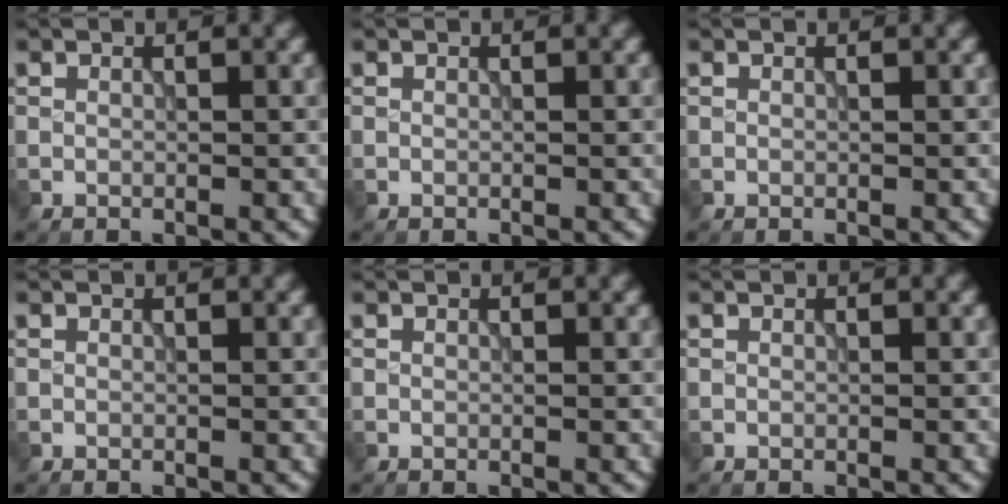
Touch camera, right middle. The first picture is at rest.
{"total": 0.0}
{"total": 0.0}
{"total": 0.0}
{"total": 0.0}
{"total": 0.0}